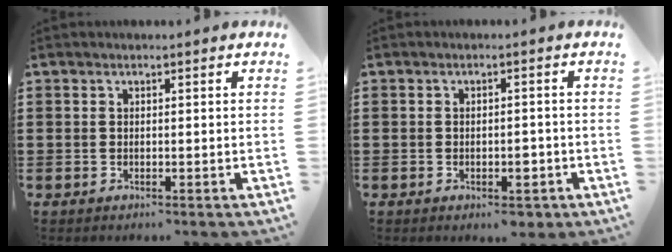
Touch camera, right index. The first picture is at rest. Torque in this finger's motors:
{"motor_torque": [1.29, 0.85, 0.25, 0.01]}